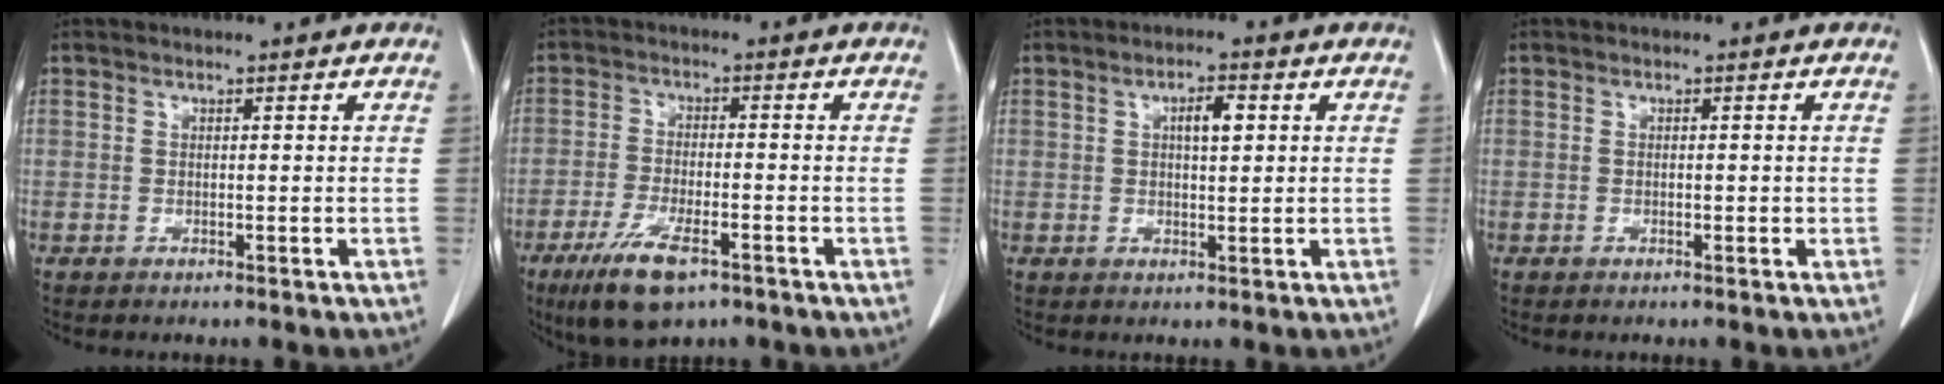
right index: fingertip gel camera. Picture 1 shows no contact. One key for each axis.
{"total": 8.9, "fx": -5.4, "fy": 2.4, "fz": 6.7, "tx": -0.129, "ty": -0.018, "tz": -0.089}
{"total": 3.4, "fx": 0.9, "fy": 1.0, "fz": 3.1, "tx": -0.051, "ty": 0.003, "tz": 0.013}
{"total": 0.7, "fx": -0.1, "fy": 0.4, "fz": 0.5, "tx": -0.005, "ty": 0.001, "tz": 0.000}